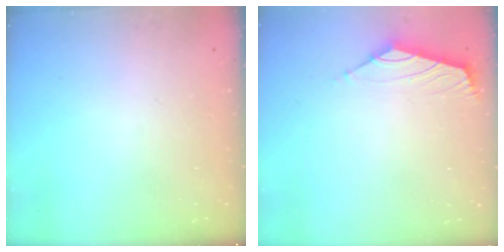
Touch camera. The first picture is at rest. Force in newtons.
{"total": 1.7, "press": 1.6, "slide": 0.7}